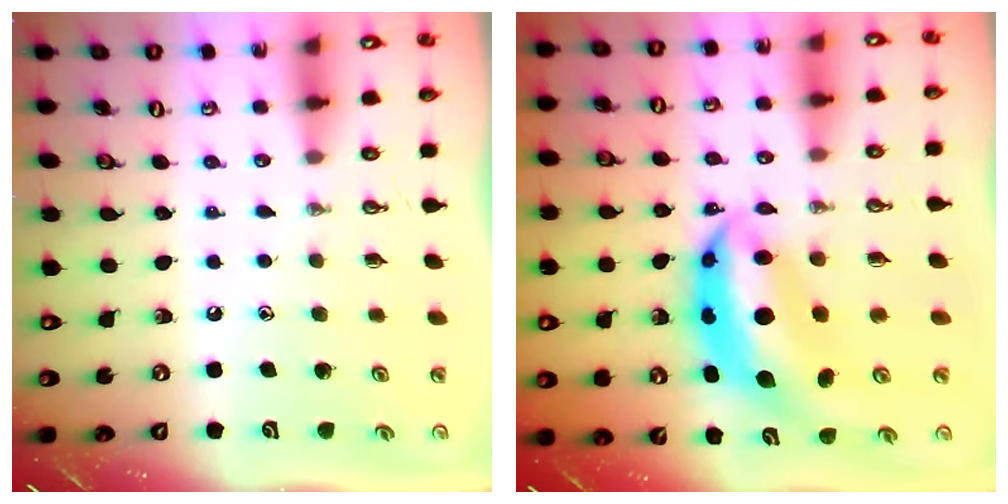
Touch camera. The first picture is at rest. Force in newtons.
{"total": 10.4, "press": 10.4, "slide": 1.0}